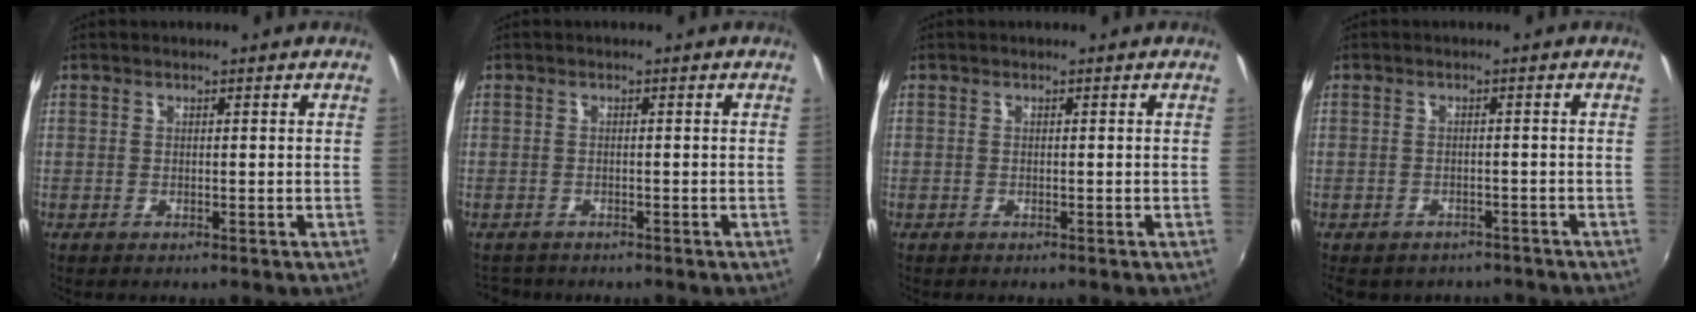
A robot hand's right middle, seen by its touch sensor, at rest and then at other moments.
{"total": 2.1, "force": [-1.9, 0.8, 0.4], "torque": [-0.012, -0.007, -0.029]}
{"total": 0.0}
{"total": 6.6, "force": [-5.3, 3.3, 2.3], "torque": [-0.053, -0.016, -0.065]}